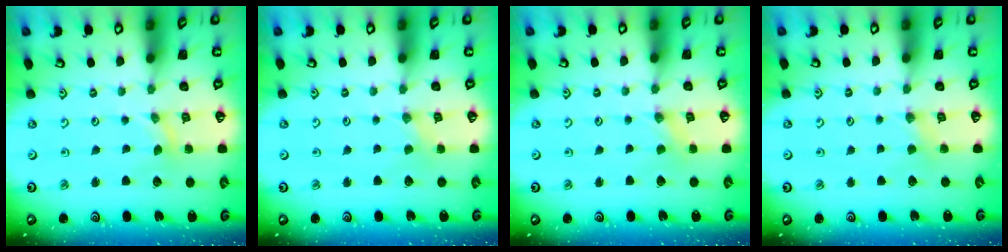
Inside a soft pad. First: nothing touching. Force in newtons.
{"total": 0.0}
{"total": 0.0}
{"total": 2.7, "press": 2.7, "slide": 0.4}